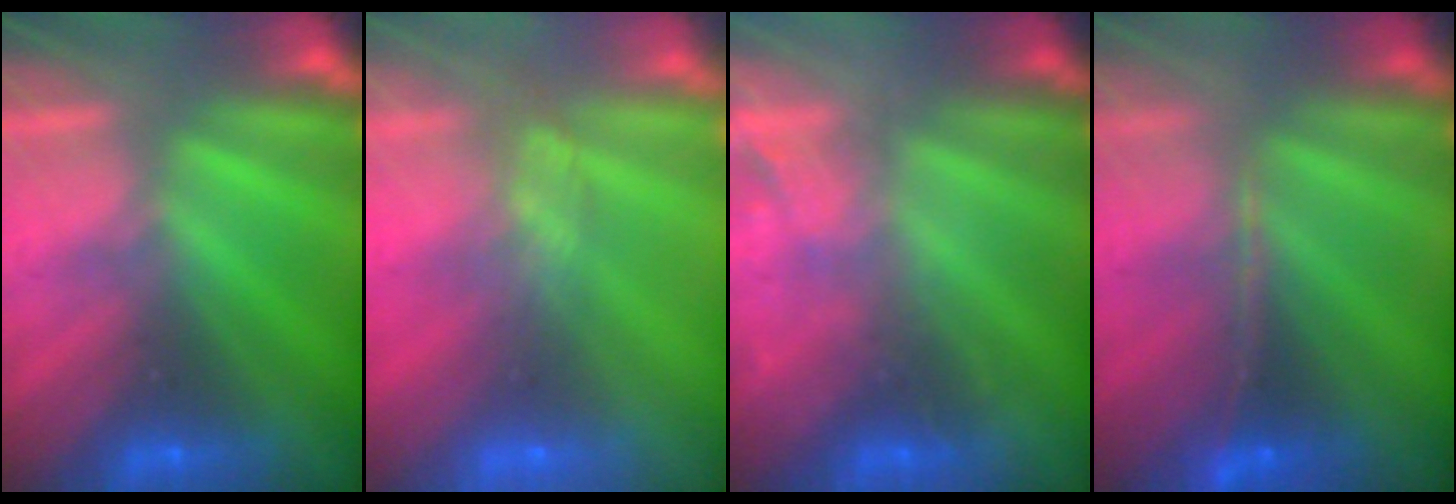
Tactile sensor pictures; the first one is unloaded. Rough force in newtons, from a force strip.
{"total": 7.8}
{"total": 2.2}
{"total": 1.1}